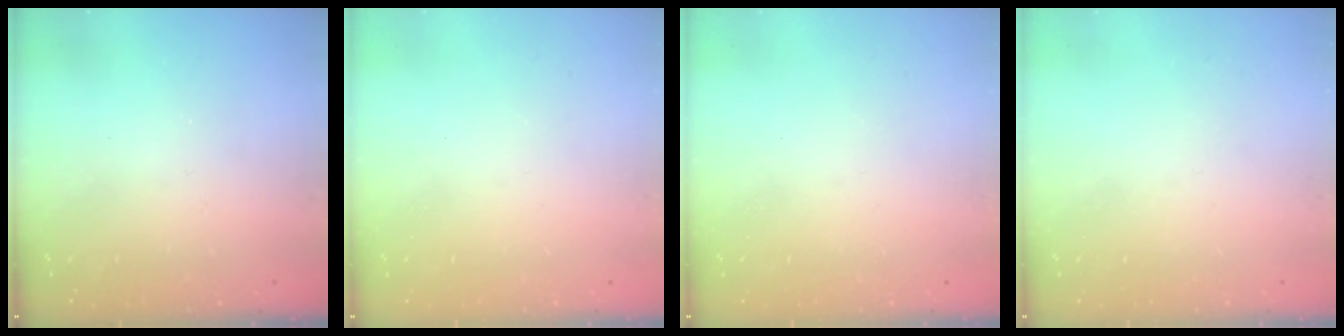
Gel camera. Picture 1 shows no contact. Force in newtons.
{"total": 0.0}
{"total": 0.0}
{"total": 0.0}